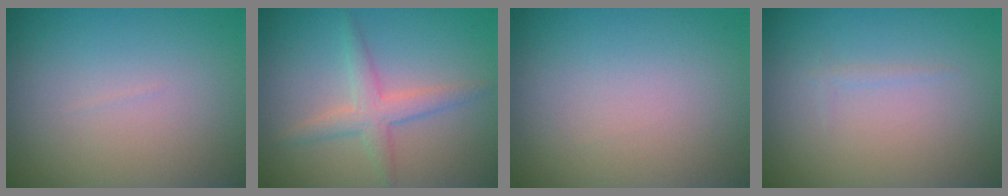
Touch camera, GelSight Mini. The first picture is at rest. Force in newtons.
{"total": 2.7, "press": 2.7, "slide": 0.1}
{"total": 0.0}
{"total": 0.6, "press": 0.5, "slide": 0.1}